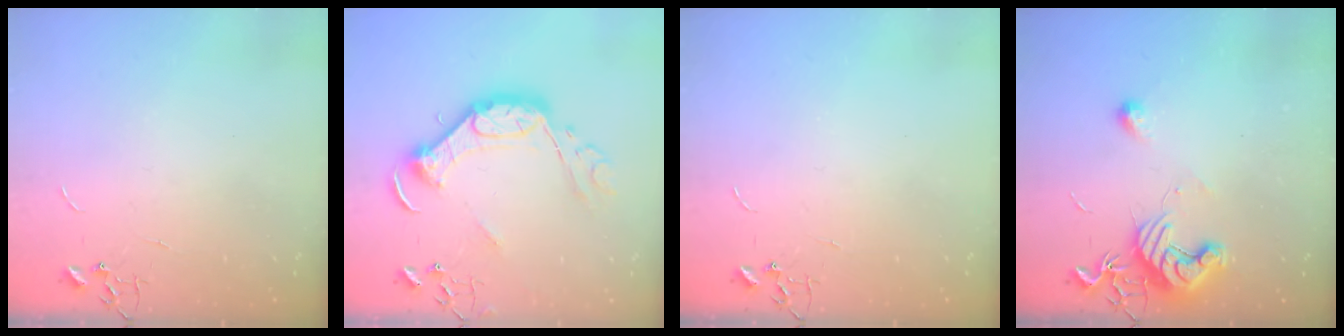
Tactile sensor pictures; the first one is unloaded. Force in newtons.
{"total": 15.8, "press": 15.8, "slide": 0.6}
{"total": 0.0}
{"total": 12.0, "press": 11.9, "slide": 0.8}